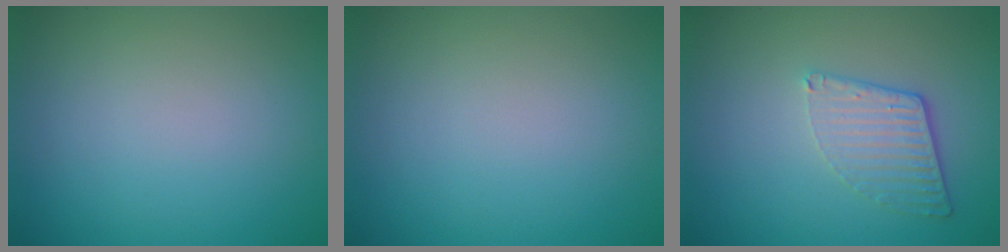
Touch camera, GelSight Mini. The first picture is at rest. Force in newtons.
{"total": 0.0}
{"total": 3.2, "press": 2.7, "slide": 1.6}